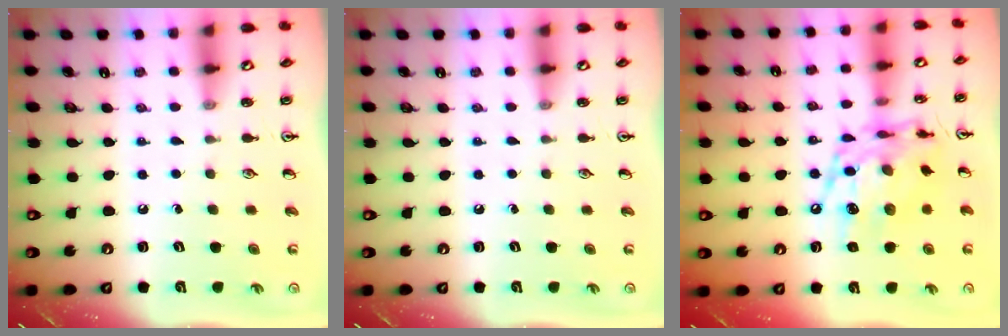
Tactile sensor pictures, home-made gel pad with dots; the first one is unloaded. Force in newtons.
{"total": 0.0}
{"total": 15.5, "press": 15.5, "slide": 1.3}